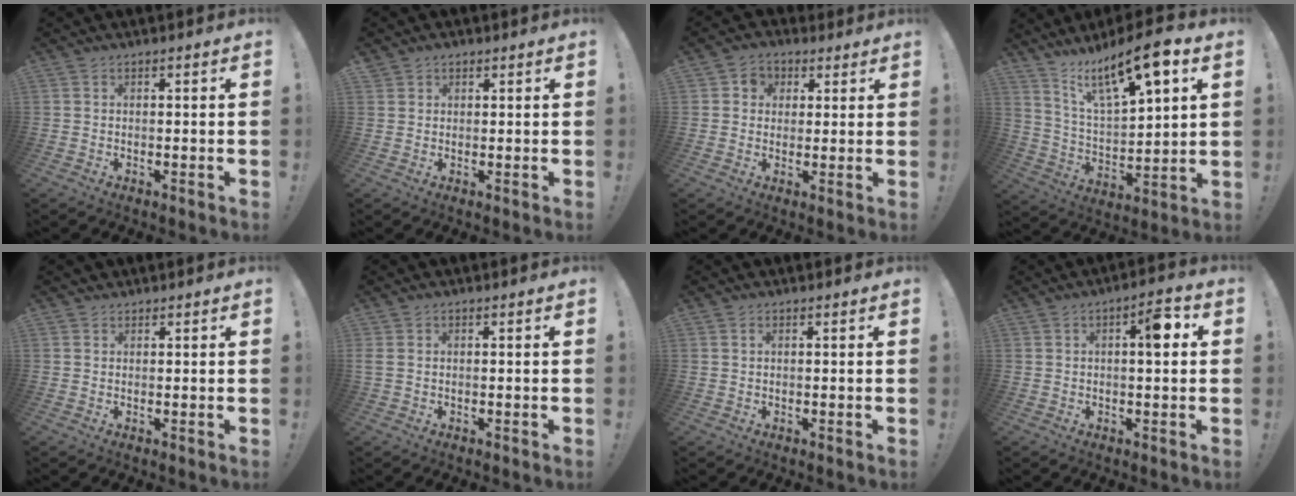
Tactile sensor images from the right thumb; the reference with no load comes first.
{"total": 1.8, "force": [1.2, 1.3, 0.1], "torque": [0.000, -0.004, 0.023]}
{"total": 5.3, "force": [0.9, 5.1, 1.2], "torque": [-0.011, 0.002, 0.019]}
{"total": 15.5, "force": [10.2, 4.0, 10.9], "torque": [-0.191, -0.064, 0.167]}
{"total": 1.2, "force": [0.9, 0.7, 0.1], "torque": [0.000, -0.003, 0.017]}
{"total": 1.1, "force": [0.3, 0.5, 0.9], "torque": [-0.022, 0.002, 0.007]}
{"total": 0.6, "force": [0.3, 0.3, 0.4], "torque": [-0.006, 0.000, 0.005]}
{"total": 6.9, "force": [1.7, 2.1, 6.3], "torque": [-0.085, 0.000, 0.017]}